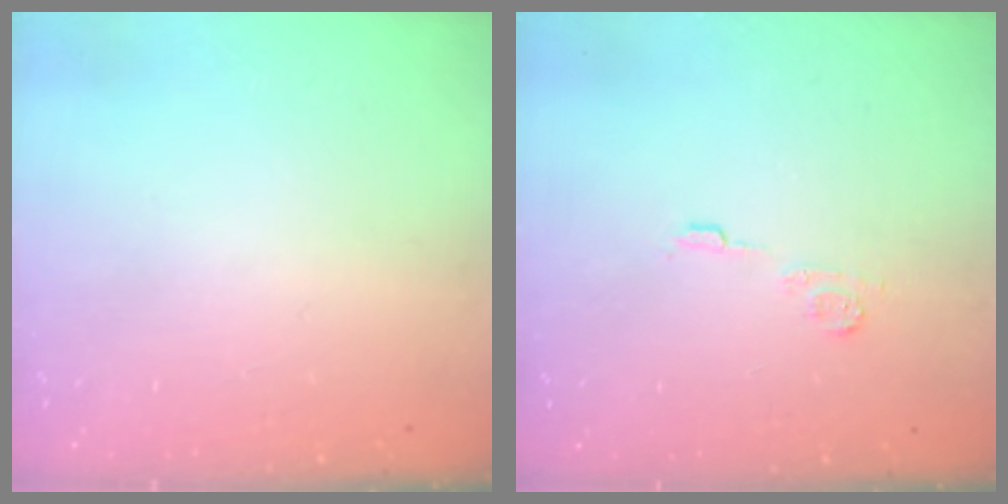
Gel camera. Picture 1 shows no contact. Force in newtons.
{"total": 5.6, "press": 5.6, "slide": 0.7}